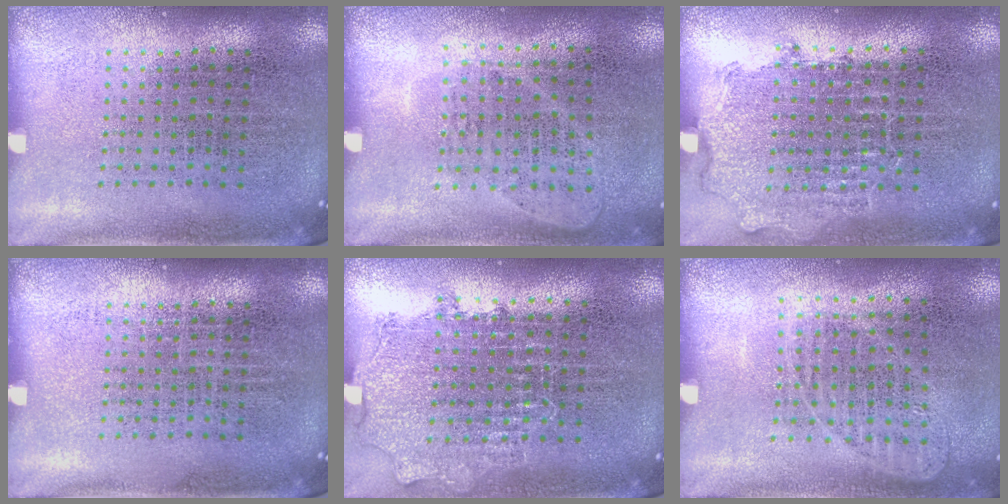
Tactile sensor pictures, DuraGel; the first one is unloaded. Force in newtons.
{"total": 1.0, "press": 0.9, "slide": 0.4}
{"total": 0.9, "press": 0.9, "slide": 0.3}
{"total": 0.0}
{"total": 0.9, "press": 0.8, "slide": 0.2}
{"total": 1.0, "press": 1.0, "slide": 0.3}